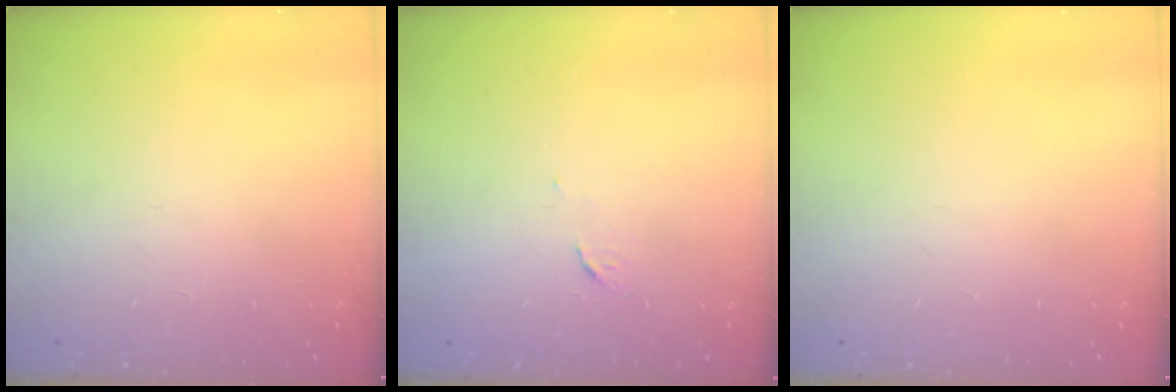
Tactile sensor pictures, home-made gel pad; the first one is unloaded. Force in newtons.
{"total": 3.3, "press": 3.3, "slide": 0.5}
{"total": 0.0}